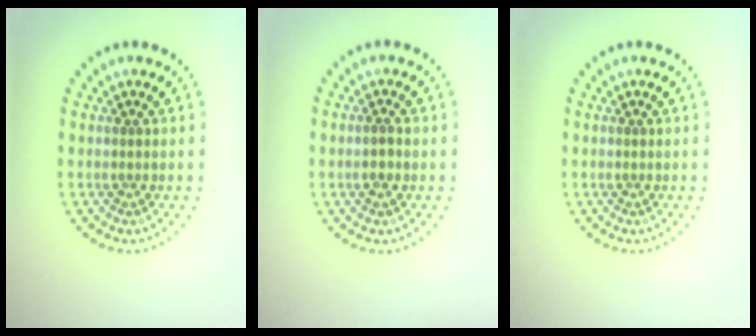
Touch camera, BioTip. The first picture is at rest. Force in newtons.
{"total": 0.7, "press": 0.6, "slide": 0.3}
{"total": 0.0}